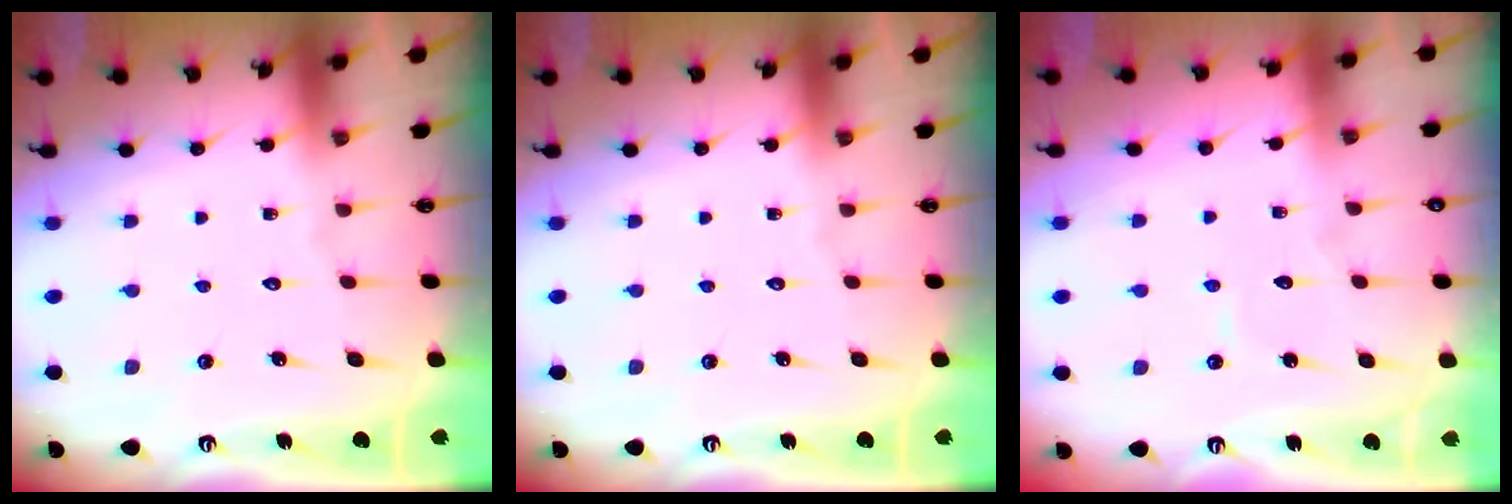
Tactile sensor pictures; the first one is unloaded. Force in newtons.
{"total": 0.0}
{"total": 3.8, "press": 3.8, "slide": 0.1}